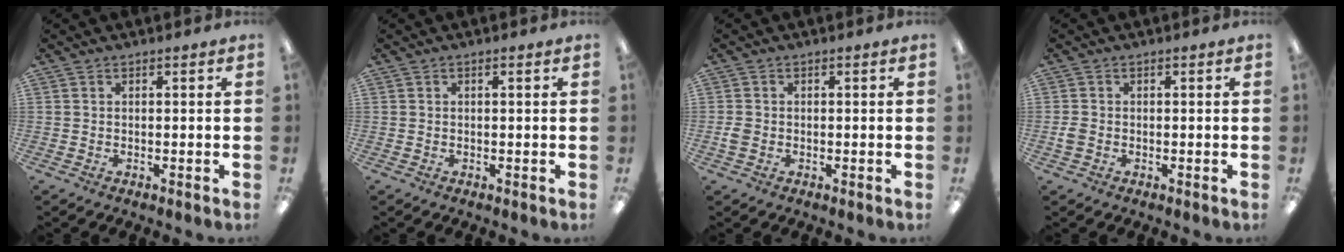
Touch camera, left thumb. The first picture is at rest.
{"total": 0.7, "force": [0.3, 0.1, 0.7], "torque": [-0.013, 0.001, 0.005]}
{"total": 1.9, "force": [-0.3, 1.5, 1.1], "torque": [-0.018, 0.003, -0.004]}
{"total": 1.9, "force": [-0.3, 1.4, 1.2], "torque": [-0.020, 0.003, -0.005]}